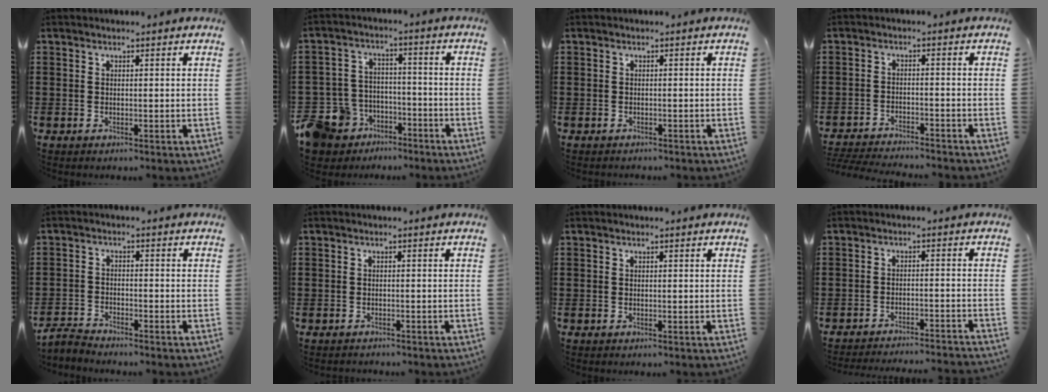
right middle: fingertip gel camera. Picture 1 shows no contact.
{"total": 8.9, "force": [-6.8, 5.6, 1.5], "torque": [-0.071, 0.024, -0.134]}
{"total": 0.7, "force": [-0.5, 0.4, -0.1], "torque": [0.001, 0.004, -0.013]}
{"total": 3.5, "force": [-3.5, 0.0, 0.4], "torque": [-0.014, -0.004, -0.076]}
{"total": 2.7, "force": [-2.7, 0.3, 0.4], "torque": [-0.025, -0.001, -0.061]}
{"total": 0.9, "force": [-0.8, 0.3, -0.2], "torque": [0.002, 0.003, -0.019]}
{"total": 0.0}
{"total": 2.9, "force": [-2.9, -0.4, 0.3], "torque": [-0.007, 0.001, -0.061]}